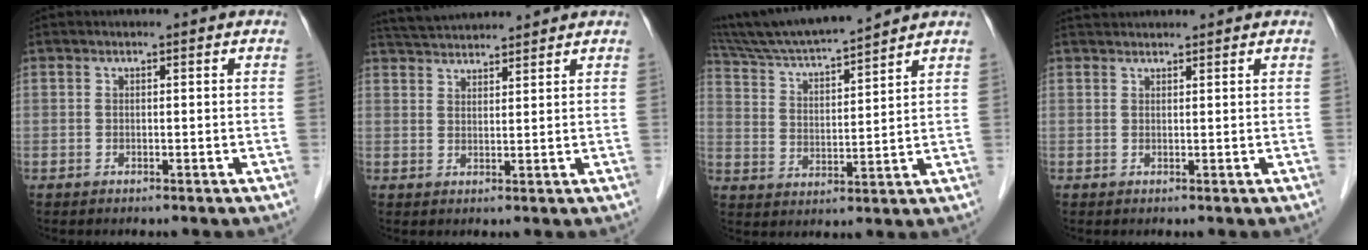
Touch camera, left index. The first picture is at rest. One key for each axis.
{"total": 6.9, "fx": 6.7, "fy": 0.2, "fz": 1.7, "tx": -0.039, "ty": 0.034, "tz": 0.113}
{"total": 13.7, "fx": 12.4, "fy": 0.1, "fz": 5.6, "tx": -0.109, "ty": 0.011, "tz": 0.219}
{"total": 2.7, "fx": 2.7, "fy": 0.2, "fz": 0.5, "tx": -0.008, "ty": 0.030, "tz": 0.047}